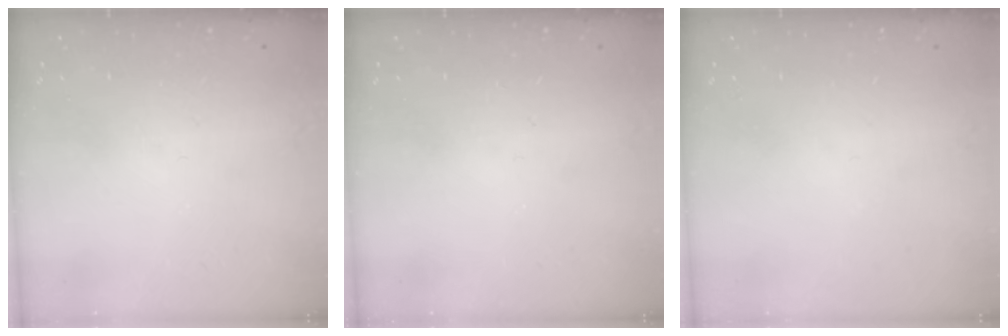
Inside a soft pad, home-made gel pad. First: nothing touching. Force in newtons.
{"total": 0.0}
{"total": 0.0}